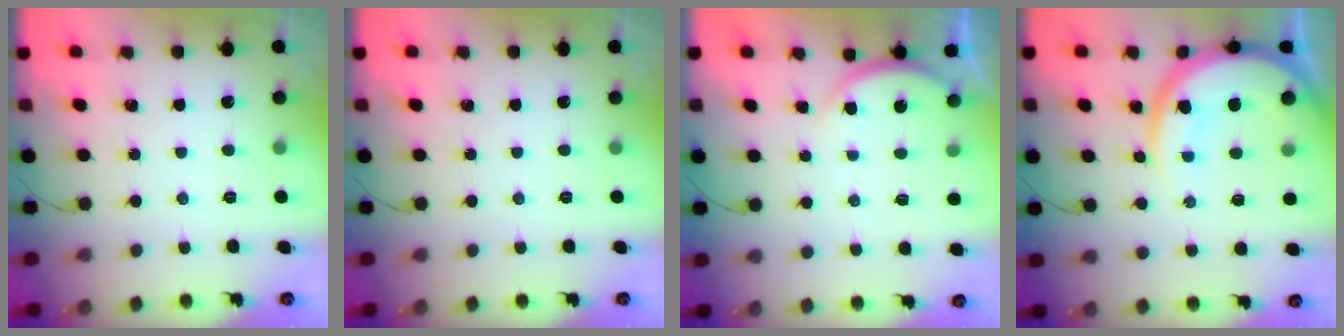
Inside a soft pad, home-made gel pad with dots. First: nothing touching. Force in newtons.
{"total": 0.0}
{"total": 3.5, "press": 3.4, "slide": 0.6}
{"total": 14.3, "press": 14.2, "slide": 1.5}